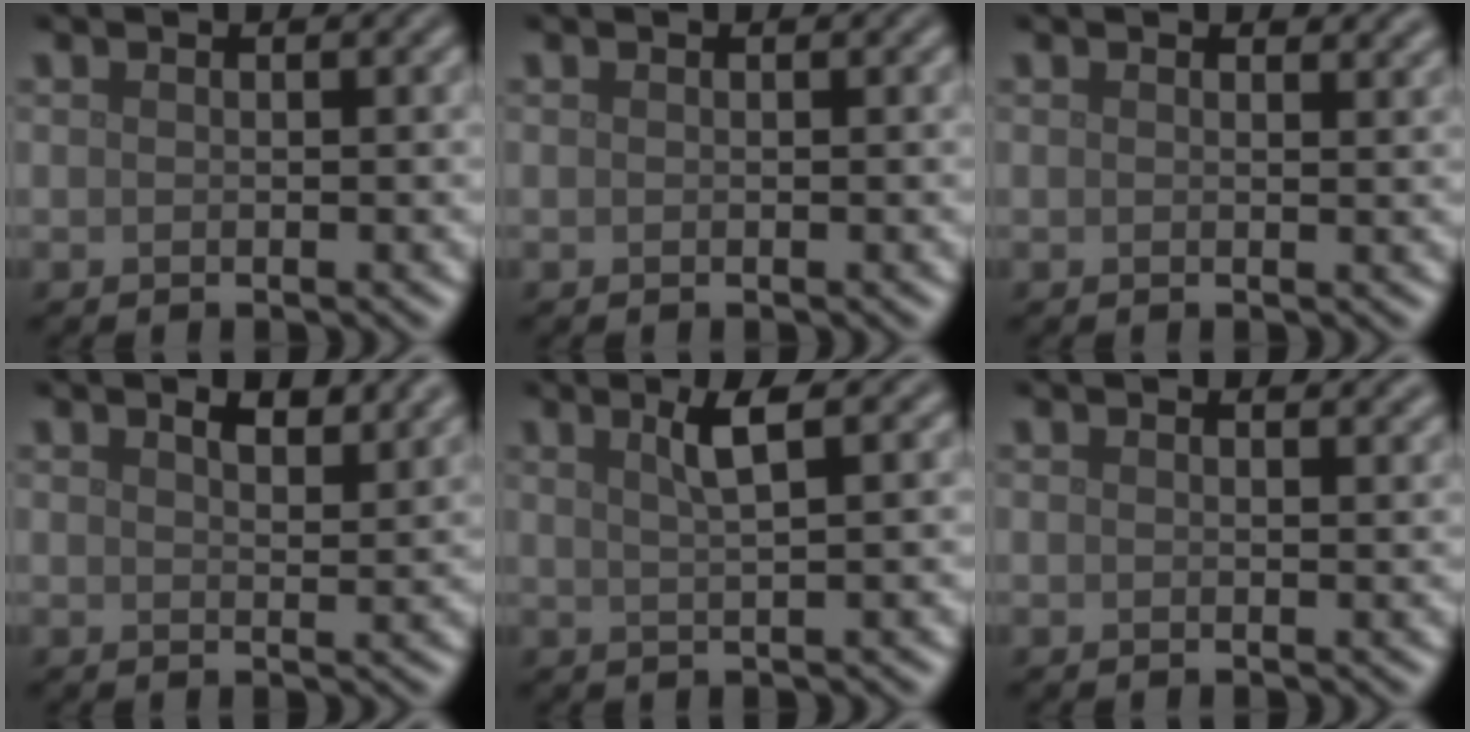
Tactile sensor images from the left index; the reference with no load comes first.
{"total": 0.0}
{"total": 0.9, "force": [0.8, 0.1, 0.3], "torque": [-0.004, -0.001, 0.013]}
{"total": 2.8, "force": [2.1, 0.8, 1.7], "torque": [-0.026, -0.001, 0.035]}
{"total": 2.9, "force": [1.3, 0.6, 2.6], "torque": [-0.037, 0.007, 0.019]}
{"total": 1.3, "force": [1.1, 0.3, 0.6], "torque": [-0.005, 0.001, 0.013]}